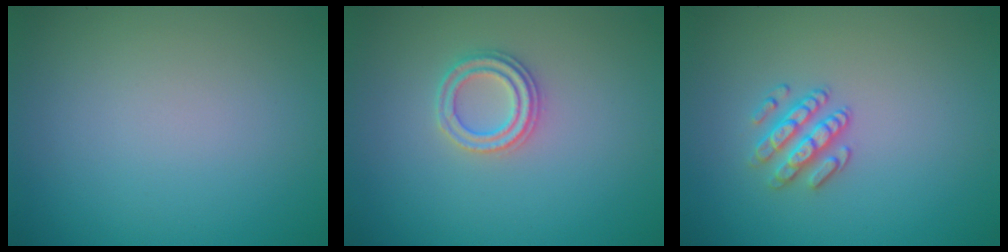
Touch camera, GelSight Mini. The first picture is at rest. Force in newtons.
{"total": 2.3, "press": 2.3, "slide": 0.4}
{"total": 2.5, "press": 2.3, "slide": 0.9}